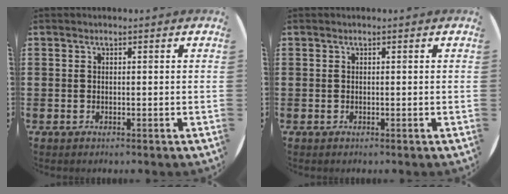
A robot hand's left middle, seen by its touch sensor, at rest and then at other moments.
{"total": 0.0}